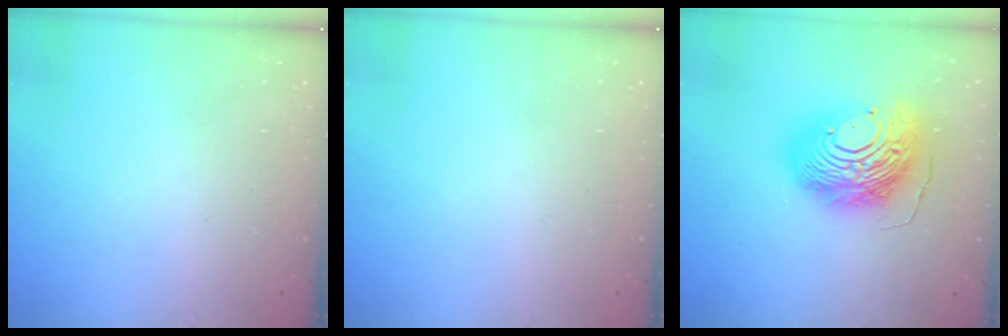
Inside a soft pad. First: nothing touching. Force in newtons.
{"total": 0.0}
{"total": 18.2, "press": 18.1, "slide": 1.7}